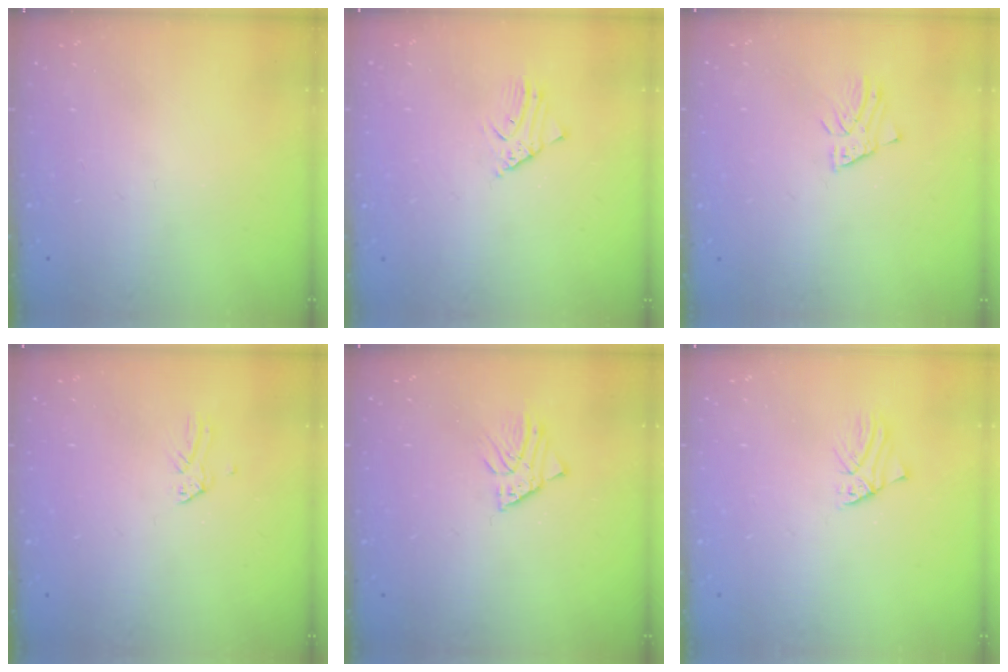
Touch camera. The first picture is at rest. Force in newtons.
{"total": 2.6, "press": 2.6, "slide": 0.2}
{"total": 2.1, "press": 2.1, "slide": 0.1}
{"total": 0.0}
{"total": 1.4, "press": 1.4, "slide": 0.1}
{"total": 0.7, "press": 0.7, "slide": 0.1}